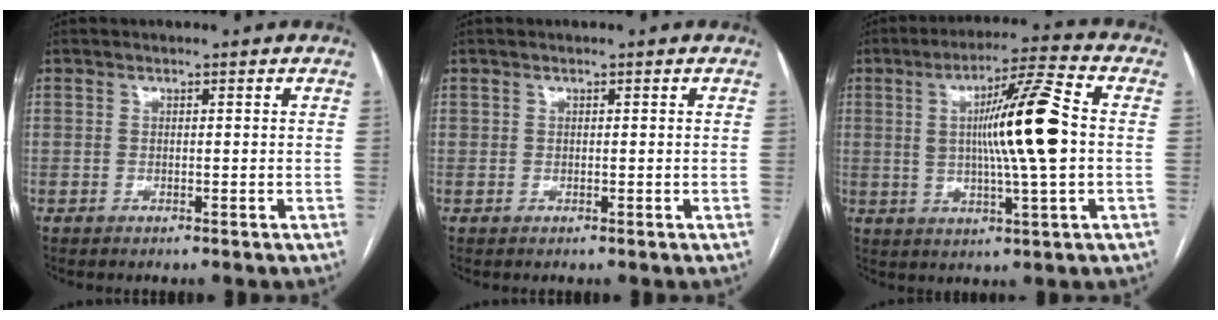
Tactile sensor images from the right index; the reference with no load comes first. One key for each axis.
{"total": 0.0}
{"total": 12.9, "fx": 0.9, "fy": 0.3, "fz": 12.9, "tx": -0.218, "ty": 0.007, "tz": 0.013}